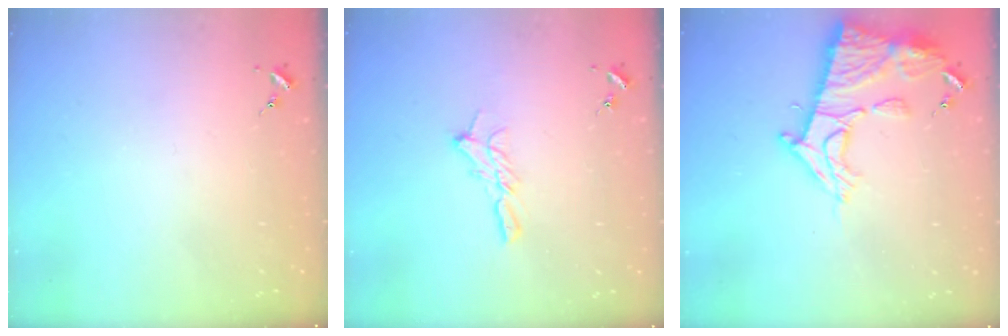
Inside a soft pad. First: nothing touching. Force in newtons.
{"total": 9.2, "press": 9.1, "slide": 0.7}
{"total": 14.9, "press": 14.8, "slide": 1.3}